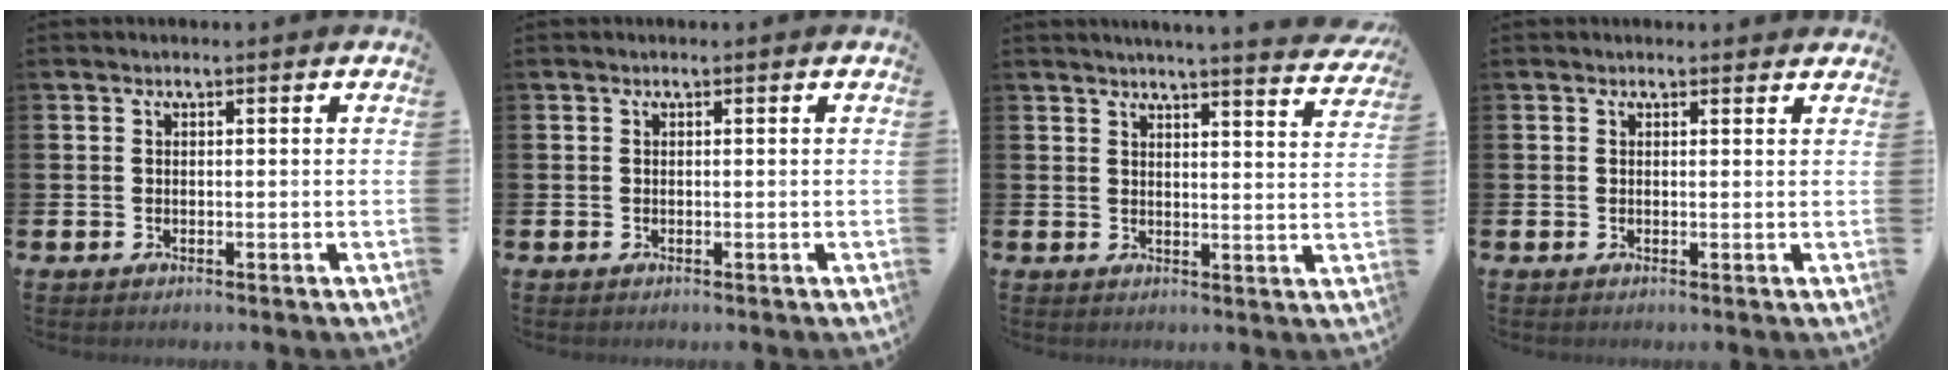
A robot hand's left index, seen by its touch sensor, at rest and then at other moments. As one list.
[{"total": 0.0}, {"total": 4.4, "force": [4.2, -0.5, 0.9], "torque": [-0.016, -0.032, 0.069]}, {"total": 0.8, "force": [0.7, 0.3, 0.1], "torque": [0.012, -0.002, 0.009]}]